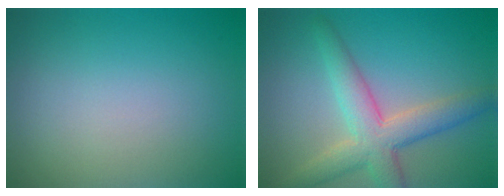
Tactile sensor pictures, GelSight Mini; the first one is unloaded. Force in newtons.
{"total": 5.5, "press": 5.5, "slide": 0.2}